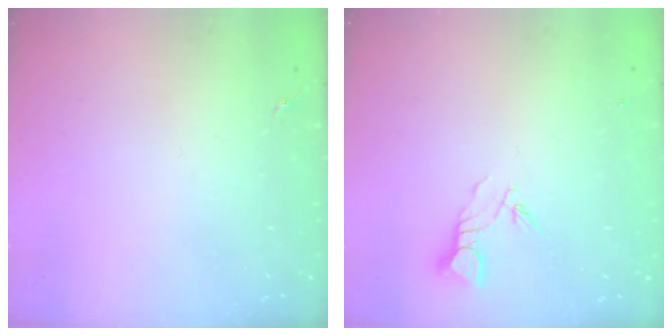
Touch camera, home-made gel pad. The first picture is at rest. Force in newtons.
{"total": 3.8, "press": 3.8, "slide": 0.3}